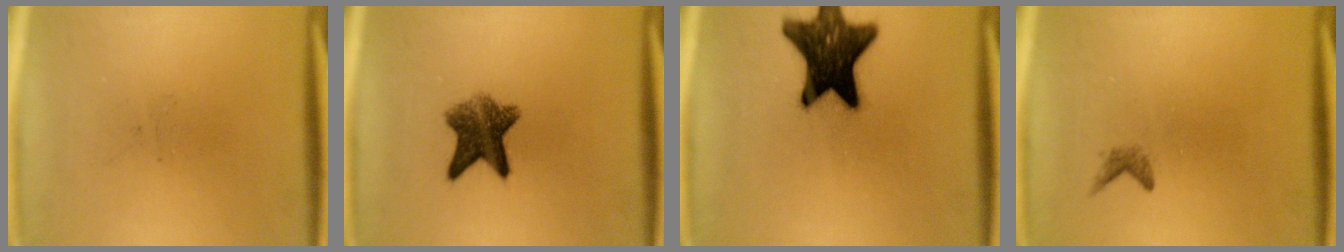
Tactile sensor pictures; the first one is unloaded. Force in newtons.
{"total": 7.5}
{"total": 16.7}
{"total": 0.9}